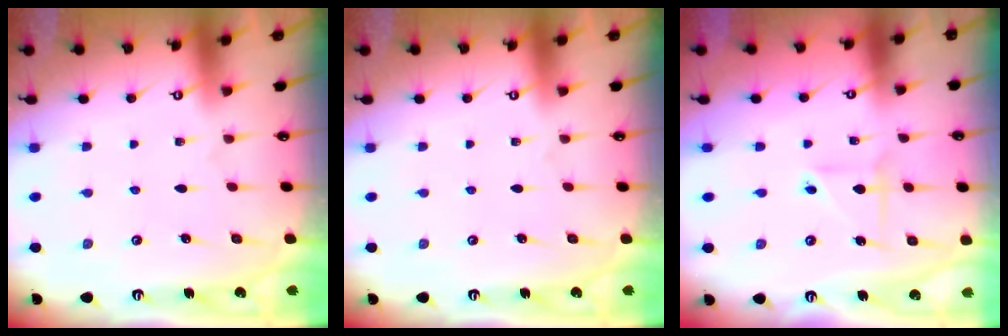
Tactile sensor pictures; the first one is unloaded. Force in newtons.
{"total": 0.0}
{"total": 4.1, "press": 4.1, "slide": 0.3}